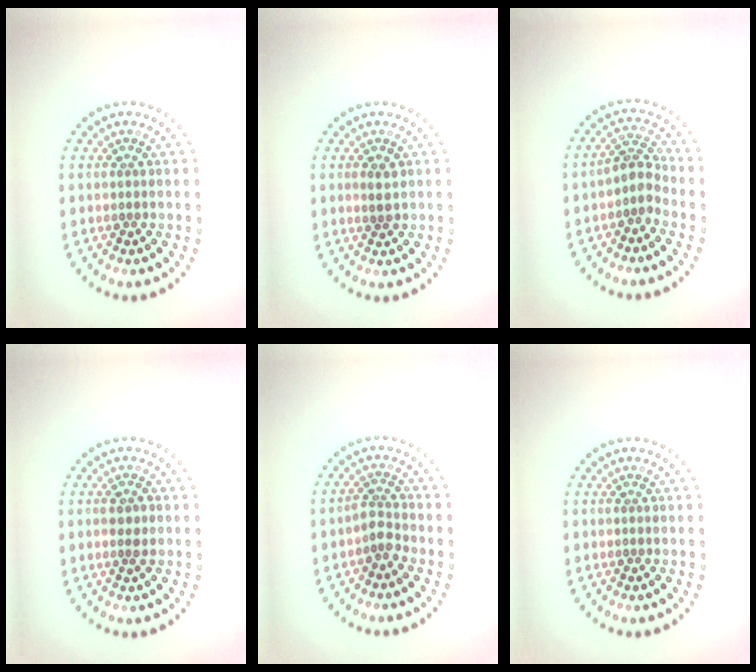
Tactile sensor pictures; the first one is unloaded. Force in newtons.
{"total": 1.2, "press": 1.1, "slide": 0.4}
{"total": 2.5, "press": 1.9, "slide": 1.6}
{"total": 1.5, "press": 1.4, "slide": 0.3}
{"total": 1.8, "press": 1.3, "slide": 1.2}
{"total": 0.0}